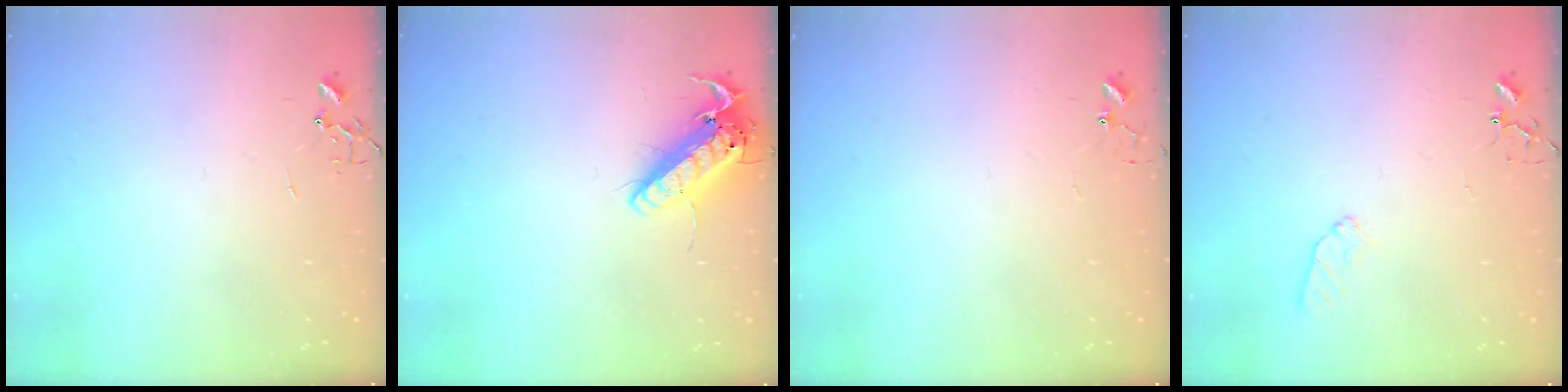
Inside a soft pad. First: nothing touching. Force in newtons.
{"total": 14.9, "press": 14.7, "slide": 2.8}
{"total": 5.2, "press": 5.2, "slide": 0.4}
{"total": 7.7, "press": 7.6, "slide": 0.9}